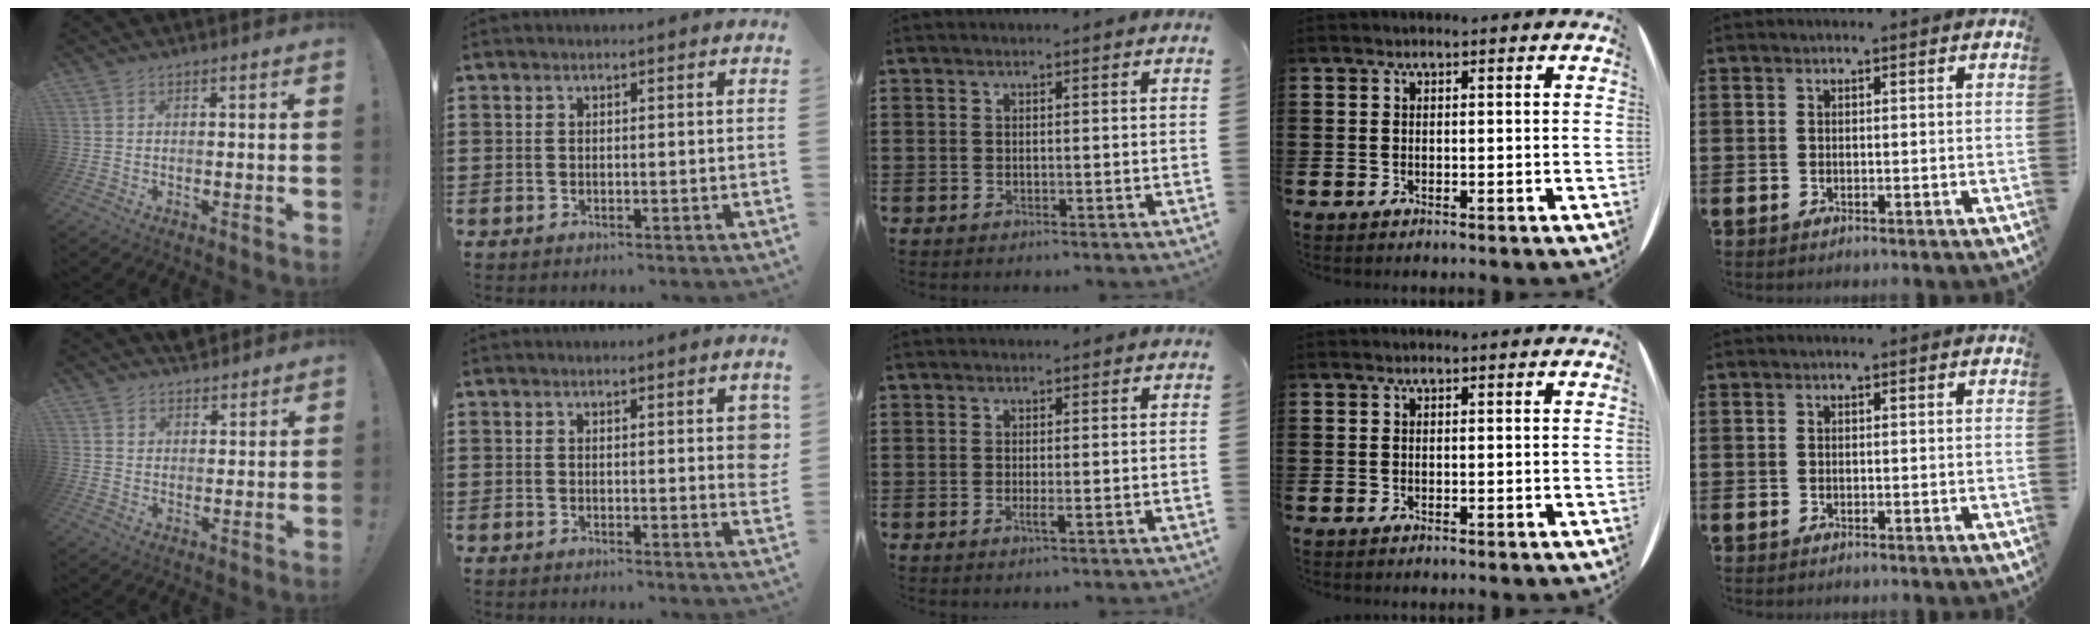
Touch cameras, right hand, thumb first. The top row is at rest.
{"thumb": {"total": 4.4, "force": [3.8, 2.2, 0.1], "torque": [0.005, -0.025, 0.070]}, "index": {"total": 2.5, "force": [0.8, 0.5, 2.3], "torque": [-0.030, -0.004, 0.010]}, "middle": {"total": 1.0, "force": [-0.3, 0.0, 0.9], "torque": [-0.018, -0.004, -0.004]}}